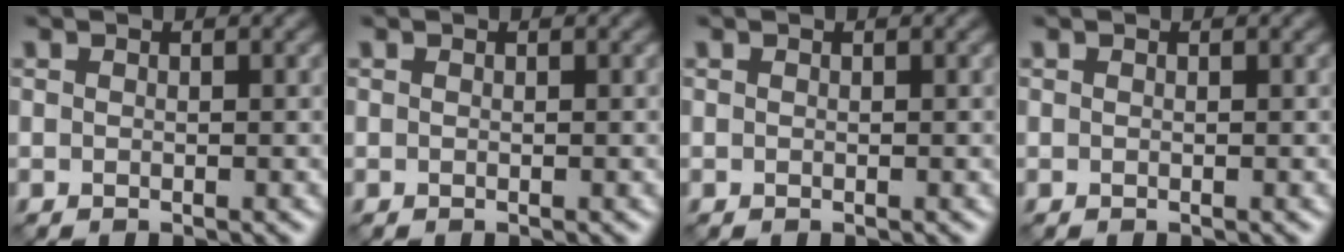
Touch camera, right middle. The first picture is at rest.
{"total": 0.0}
{"total": 0.0}
{"total": 0.0}